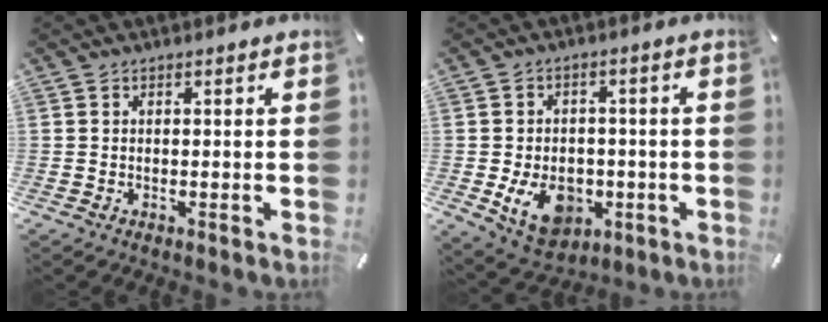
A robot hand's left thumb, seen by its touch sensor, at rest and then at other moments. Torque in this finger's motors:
{"motor_torque": [0.78, 2.82, 0.78, -0.23, 0.22]}